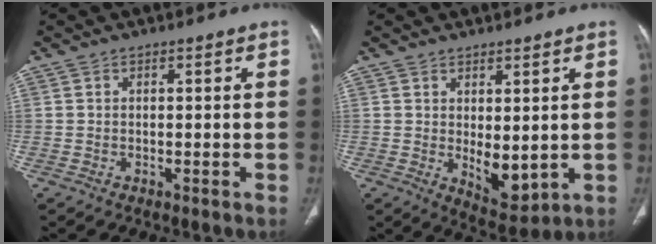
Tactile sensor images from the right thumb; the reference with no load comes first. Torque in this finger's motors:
{"motor_torque": [1.84, 1.60, 0.80, -0.71, 0.26]}